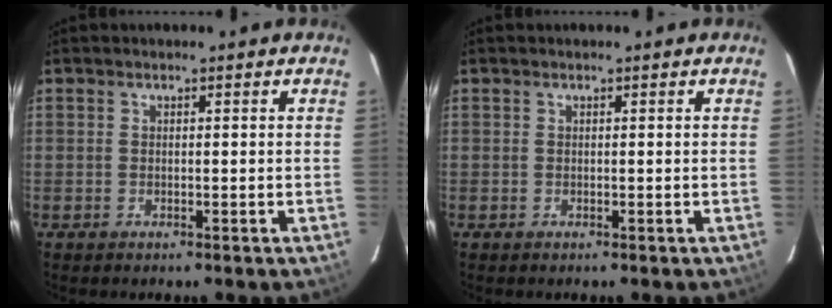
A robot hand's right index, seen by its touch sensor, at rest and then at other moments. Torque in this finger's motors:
{"motor_torque": [0.00, 0.00, 0.00, 0.00]}